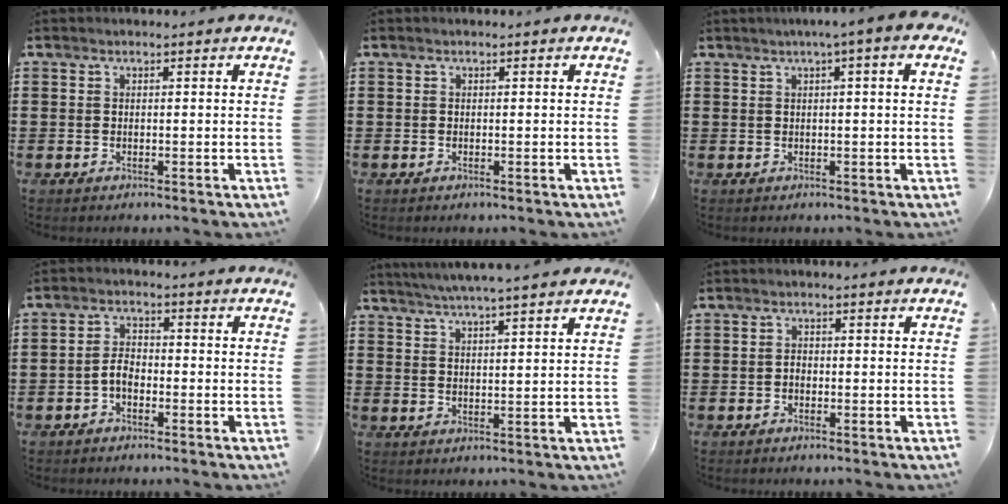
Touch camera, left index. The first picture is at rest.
{"total": 0.0}
{"total": 2.0, "force": [0.3, -0.1, 2.0], "torque": [-0.036, -0.002, 0.004]}
{"total": 3.1, "force": [-1.4, 1.7, 2.3], "torque": [-0.057, 0.003, -0.032]}
{"total": 4.1, "force": [3.8, -0.7, 1.5], "torque": [-0.040, -0.014, 0.066]}
{"total": 1.0, "force": [-0.3, 0.7, 0.7], "torque": [-0.016, 0.001, -0.007]}